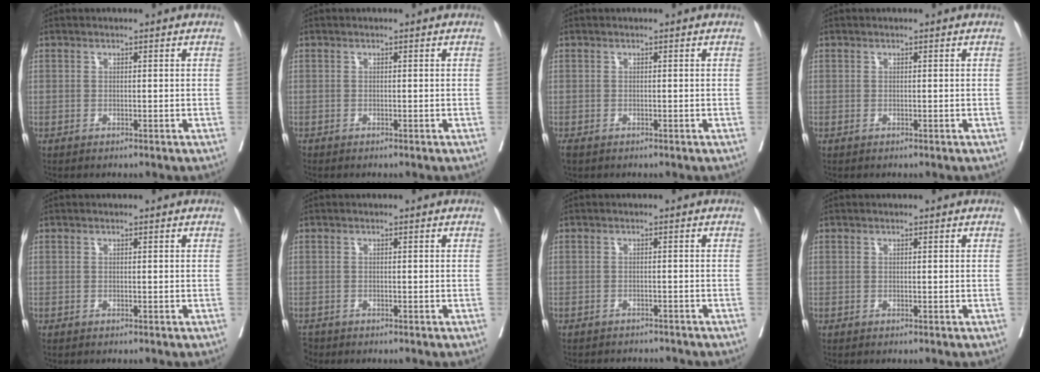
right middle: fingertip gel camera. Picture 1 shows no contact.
{"total": 0.0}
{"total": 1.4, "force": [-1.0, 0.7, 0.7], "torque": [-0.016, -0.004, -0.015]}
{"total": 0.0}
{"total": 0.0}
{"total": 1.4, "force": [-1.3, 0.6, 0.0], "torque": [-0.003, -0.005, -0.022]}
{"total": 6.5, "force": [-6.1, 1.6, 1.1], "torque": [-0.010, -0.002, -0.073]}
{"total": 0.0}